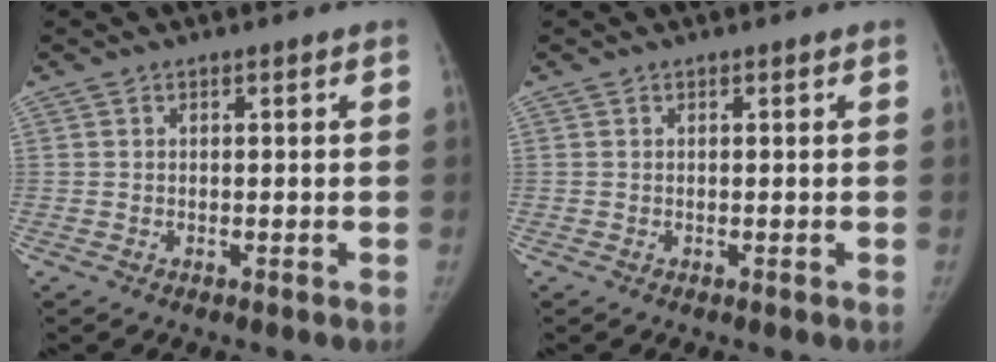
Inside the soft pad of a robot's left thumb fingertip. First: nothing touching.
{"total": 0.0}